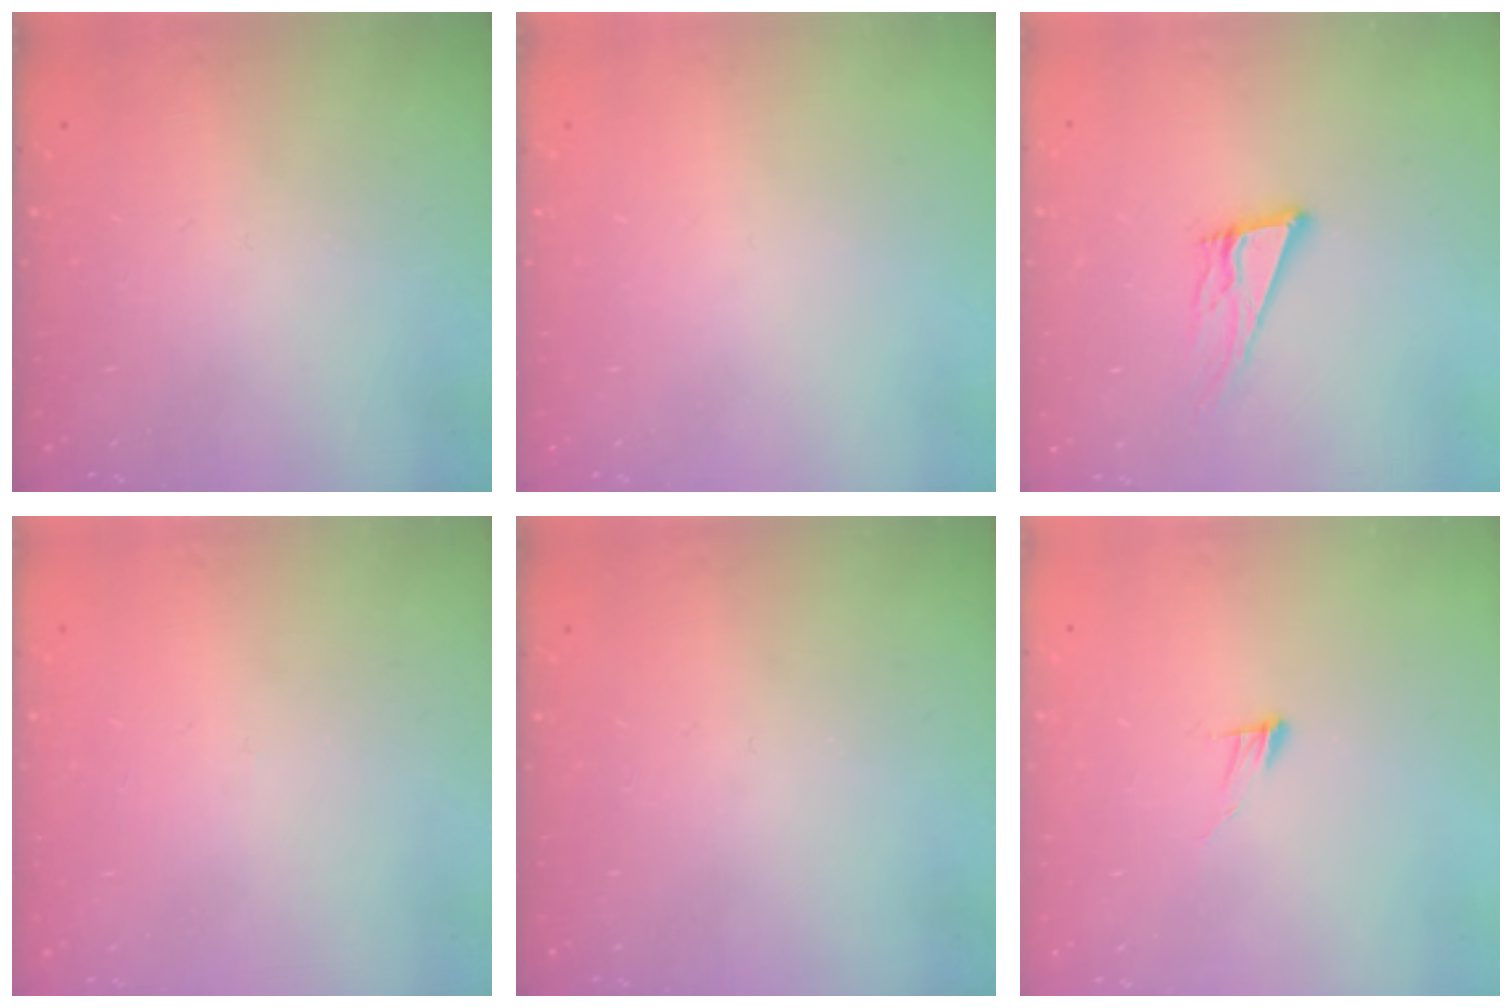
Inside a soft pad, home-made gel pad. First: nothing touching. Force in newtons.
{"total": 0.0}
{"total": 12.4, "press": 11.9, "slide": 3.3}
{"total": 2.7, "press": 2.7, "slide": 0.3}
{"total": 0.0}
{"total": 5.2, "press": 5.1, "slide": 0.4}